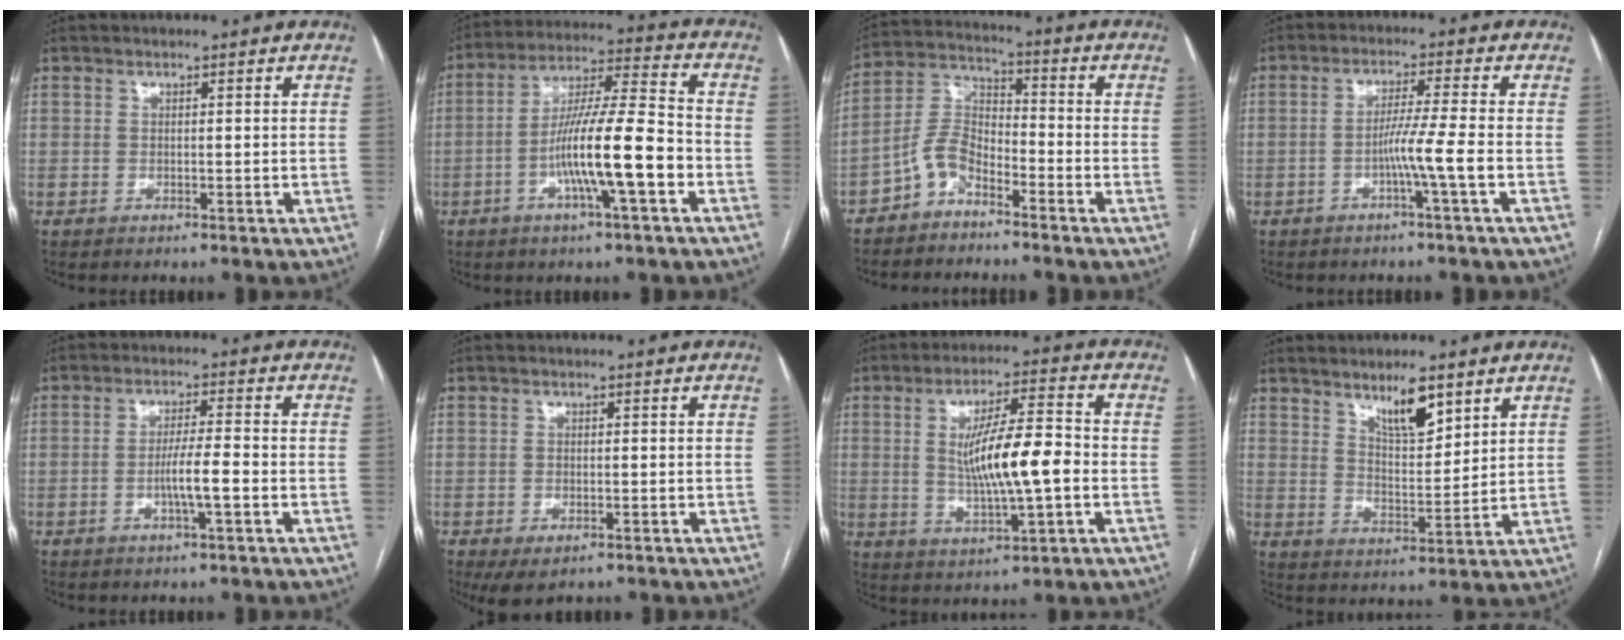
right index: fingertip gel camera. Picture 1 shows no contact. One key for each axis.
{"total": 13.3, "fx": -4.3, "fy": 0.6, "fz": 12.6, "tx": -0.226, "ty": 0.006, "tz": -0.077}
{"total": 6.6, "fx": -4.5, "fy": 3.1, "fz": 3.6, "tx": -0.082, "ty": 0.017, "tz": -0.095}
{"total": 5.1, "fx": -1.8, "fy": -1.5, "fz": 4.5, "tx": -0.082, "ty": 0.000, "tz": -0.034}
{"total": 4.7, "fx": -1.5, "fy": -0.1, "fz": 4.5, "tx": -0.084, "ty": -0.002, "tz": -0.027}
{"total": 3.8, "fx": -2.2, "fy": 2.0, "fz": 2.4, "tx": -0.040, "ty": -0.007, "tz": -0.026}
{"total": 11.4, "fx": -0.5, "fy": 1.6, "fz": 11.3, "tx": -0.200, "ty": 0.005, "tz": -0.007}
{"total": 7.0, "fx": 4.9, "fy": 1.7, "fz": 4.8, "tx": -0.086, "ty": -0.006, "tz": 0.088}